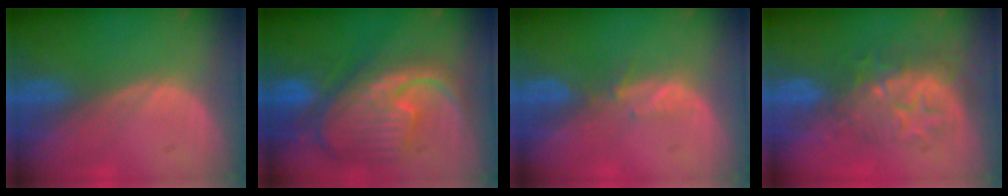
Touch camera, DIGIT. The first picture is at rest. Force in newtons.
{"total": 12.4, "press": 10.7, "slide": 6.3}
{"total": 1.9, "press": 1.8, "slide": 0.7}
{"total": 9.2, "press": 8.0, "slide": 4.5}